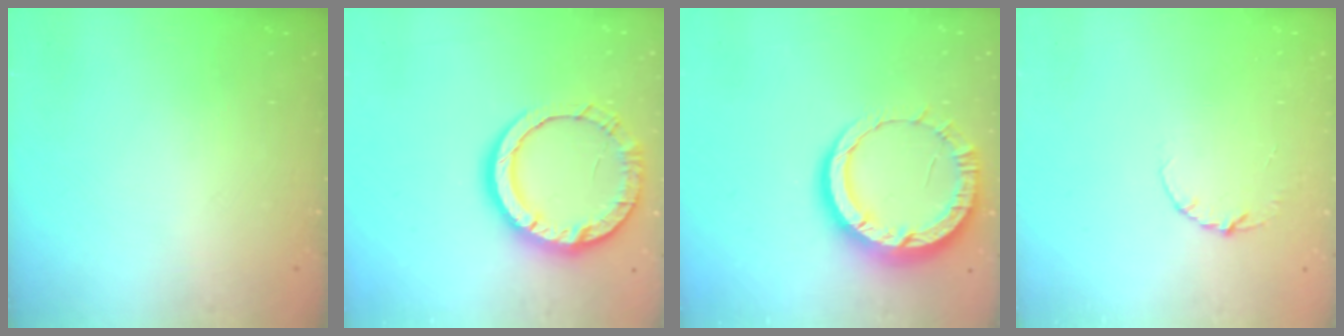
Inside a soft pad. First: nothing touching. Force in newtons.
{"total": 14.3, "press": 14.2, "slide": 1.7}
{"total": 14.0, "press": 13.9, "slide": 1.4}
{"total": 3.5, "press": 3.4, "slide": 0.4}